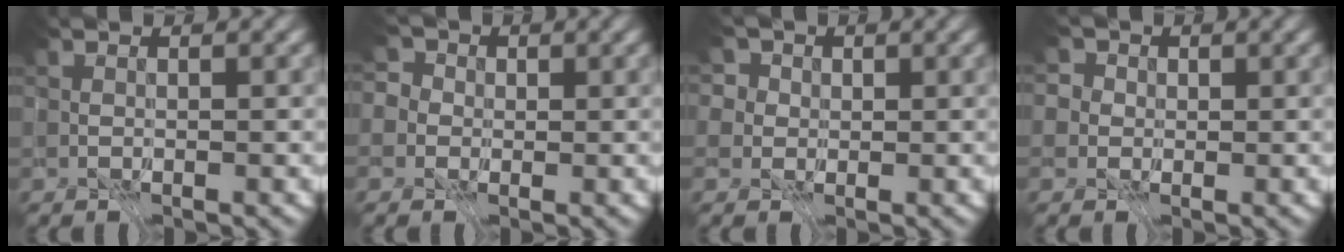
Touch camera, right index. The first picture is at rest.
{"total": 6.9, "force": [3.8, 4.7, 3.4], "torque": [-0.050, 0.026, 0.026]}
{"total": 7.4, "force": [4.3, 5.0, 3.4], "torque": [-0.068, 0.019, 0.048]}
{"total": 6.4, "force": [3.6, 4.5, 2.8], "torque": [-0.045, 0.013, 0.033]}